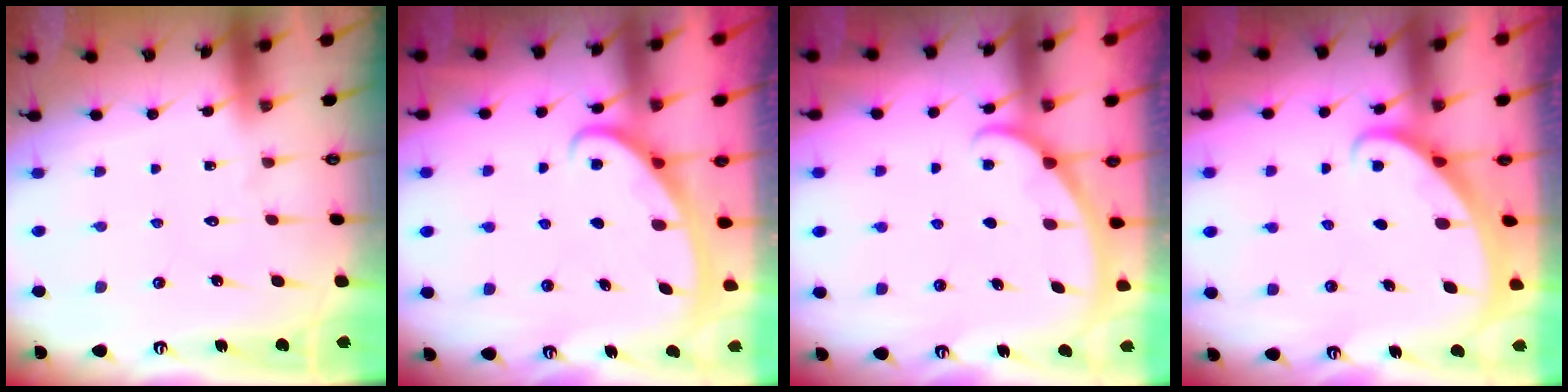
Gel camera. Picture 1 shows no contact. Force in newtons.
{"total": 2.8, "press": 2.8, "slide": 0.4}
{"total": 1.9, "press": 1.9, "slide": 0.1}
{"total": 1.8, "press": 1.8, "slide": 0.1}